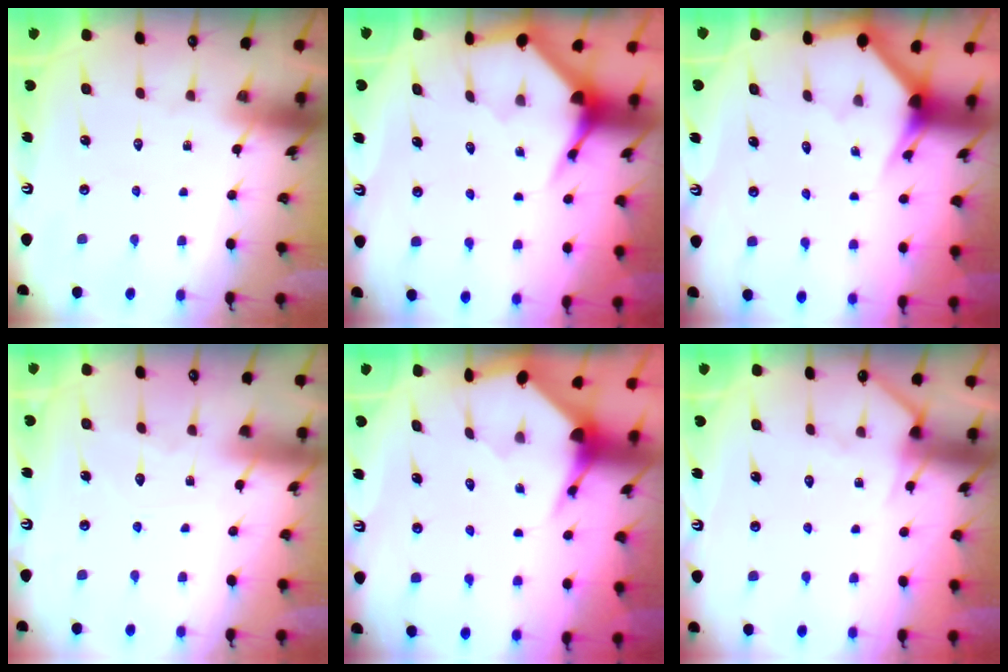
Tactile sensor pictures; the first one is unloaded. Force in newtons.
{"total": 4.0, "press": 3.9, "slide": 0.5}
{"total": 3.1, "press": 3.1, "slide": 0.1}
{"total": 4.5, "press": 4.5, "slide": 0.5}
{"total": 3.5, "press": 3.4, "slide": 0.5}
{"total": 6.0, "press": 5.9, "slide": 0.7}